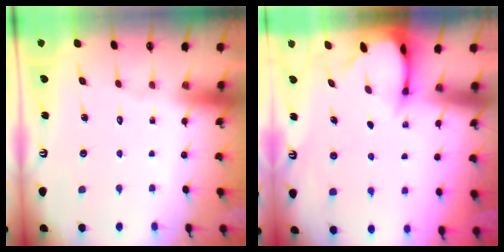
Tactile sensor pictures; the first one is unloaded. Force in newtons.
{"total": 2.3, "press": 2.3, "slide": 0.1}